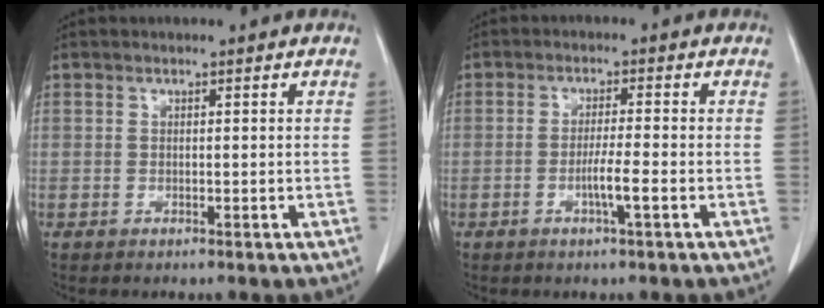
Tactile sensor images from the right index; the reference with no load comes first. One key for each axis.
{"total": 3.6, "fx": -1.4, "fy": -0.3, "fz": 3.3, "tx": -0.059, "ty": -0.003, "tz": -0.025}